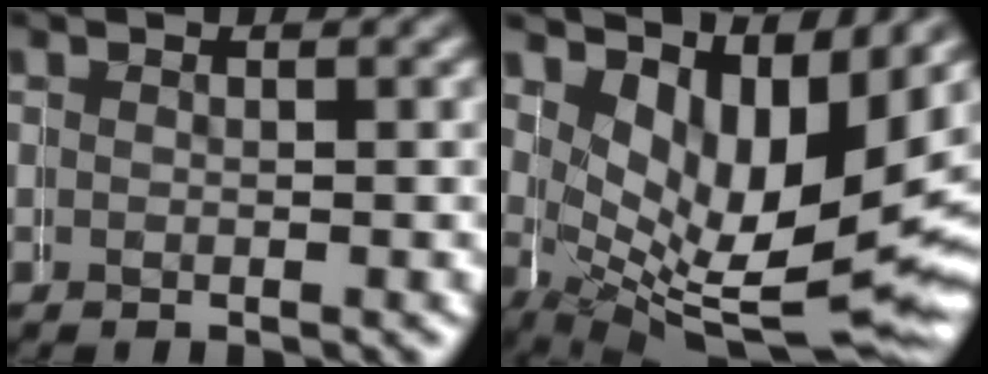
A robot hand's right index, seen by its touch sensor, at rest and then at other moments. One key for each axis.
{"total": 9.0, "fx": -0.1, "fy": 4.4, "fz": 7.8, "tx": -0.134, "ty": -0.059, "tz": 0.026}